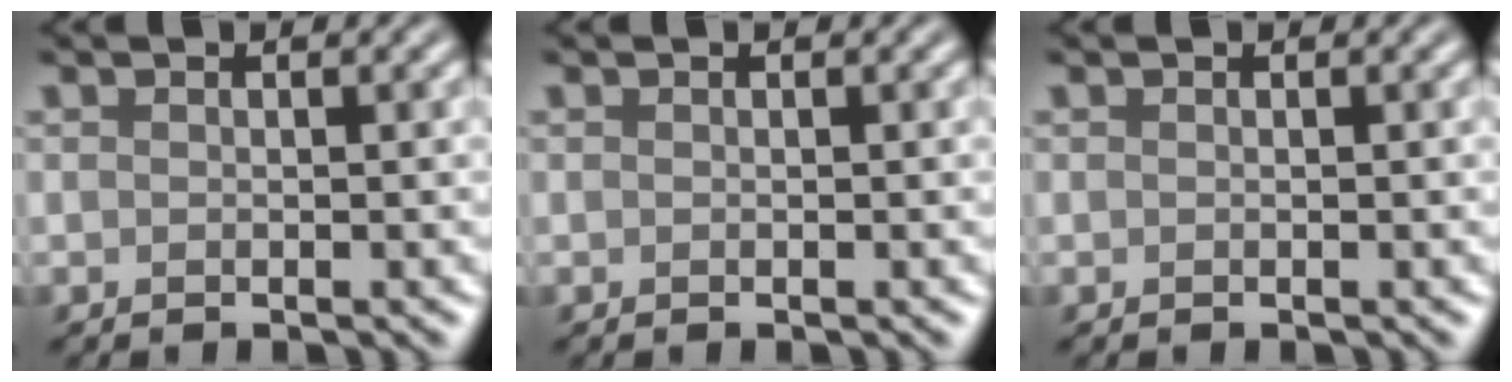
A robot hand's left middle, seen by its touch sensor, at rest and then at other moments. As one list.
[{"total": 0.0}, {"total": 0.0}]